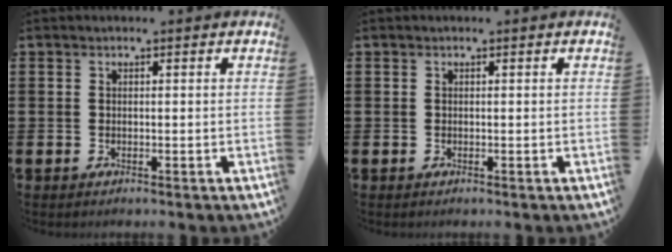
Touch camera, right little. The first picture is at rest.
{"total": 0.0}